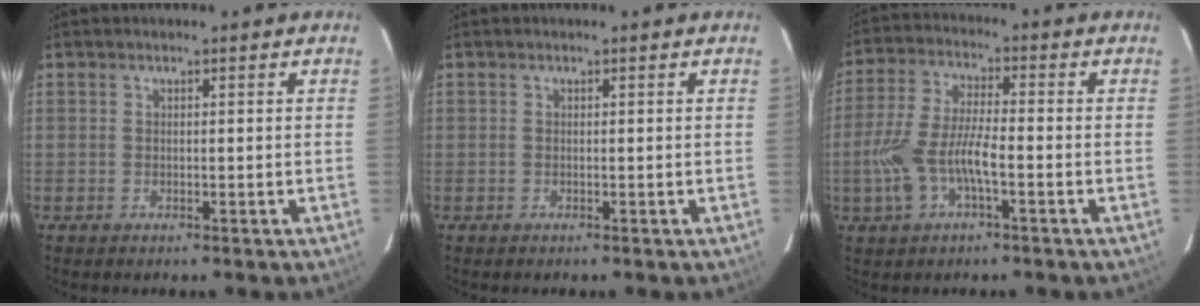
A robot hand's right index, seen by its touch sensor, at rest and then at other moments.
{"total": 0.0}
{"total": 10.3, "force": [-3.3, 3.6, 9.0], "torque": [-0.196, 0.002, -0.062]}